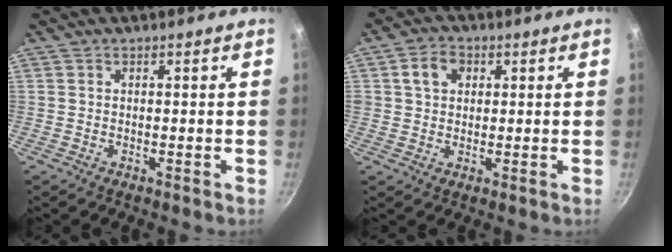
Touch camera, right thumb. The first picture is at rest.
{"total": 5.1, "force": [1.4, 4.1, 2.6], "torque": [-0.024, 0.007, 0.020]}